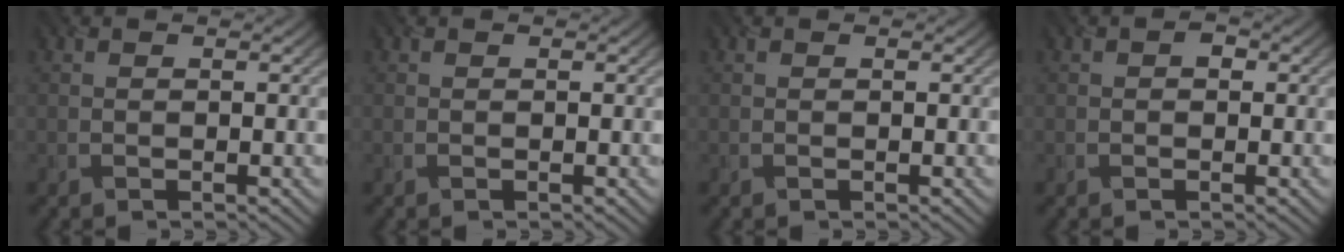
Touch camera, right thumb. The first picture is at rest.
{"total": 0.0}
{"total": 0.0}
{"total": 0.9, "force": [-0.3, 0.8, 0.3], "torque": [-0.003, -0.004, -0.006]}